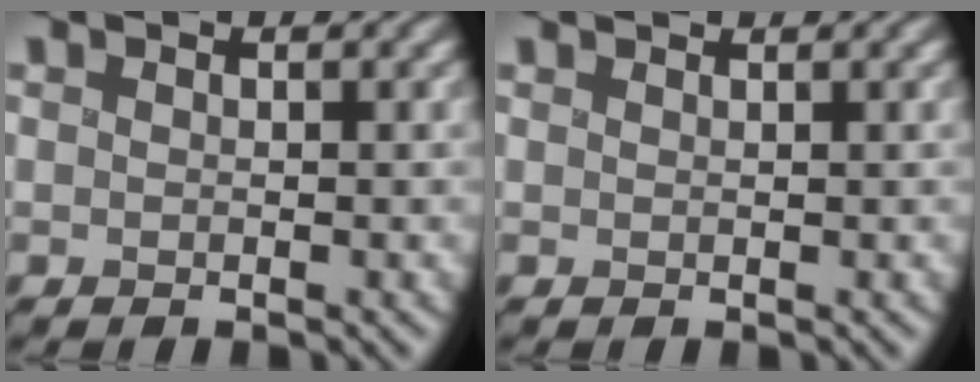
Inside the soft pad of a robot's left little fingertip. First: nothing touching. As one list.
[{"total": 1.2, "force": [1.1, 0.1, 0.4], "torque": [0.001, 0.004, 0.011]}]